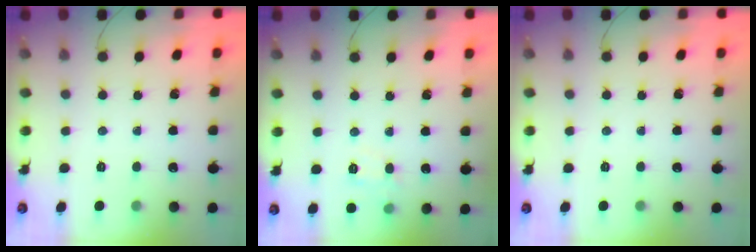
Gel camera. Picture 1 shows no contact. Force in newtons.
{"total": 7.7, "press": 7.5, "slide": 1.7}
{"total": 0.0}